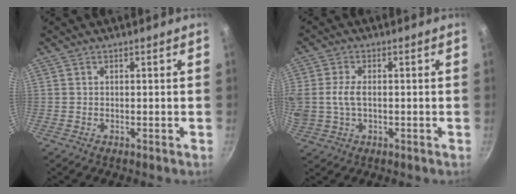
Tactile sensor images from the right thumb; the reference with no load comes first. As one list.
[{"total": 7.5, "force": [0.1, 4.7, 5.9], "torque": [-0.126, 0.005, -0.004]}]